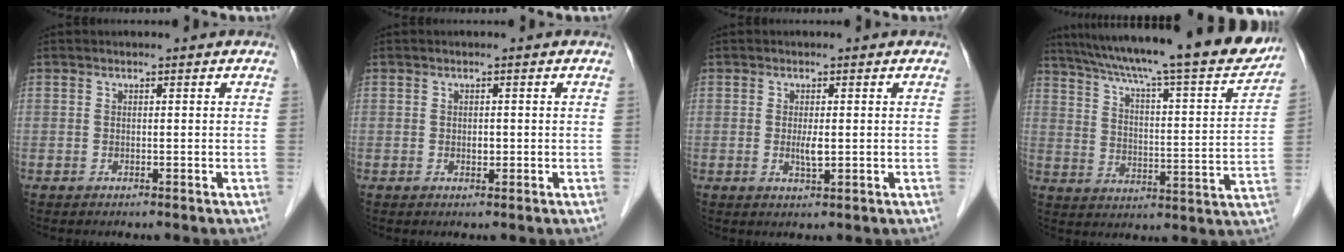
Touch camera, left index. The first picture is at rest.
{"total": 0.9, "force": [-0.2, 0.6, 0.6], "torque": [-0.011, -0.003, -0.003]}
{"total": 2.0, "force": [-0.1, 0.4, 2.0], "torque": [-0.041, -0.007, -0.001]}
{"total": 25.9, "force": [22.3, 1.9, 13.1], "torque": [-0.213, -0.030, 0.303]}